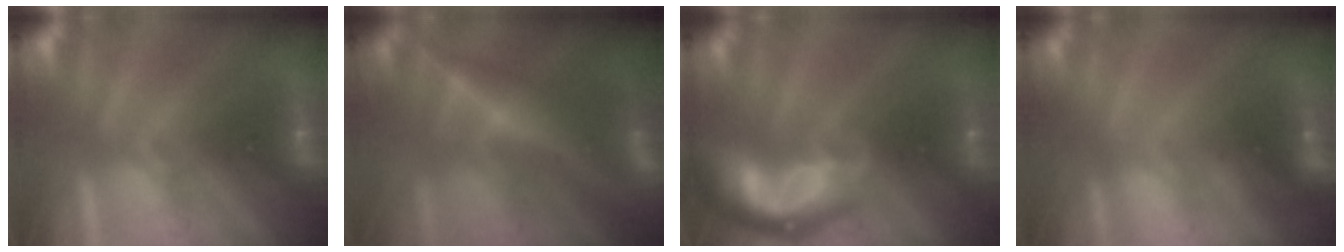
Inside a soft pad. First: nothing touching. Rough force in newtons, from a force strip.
{"total": 9.1}
{"total": 8.9}
{"total": 1.9}